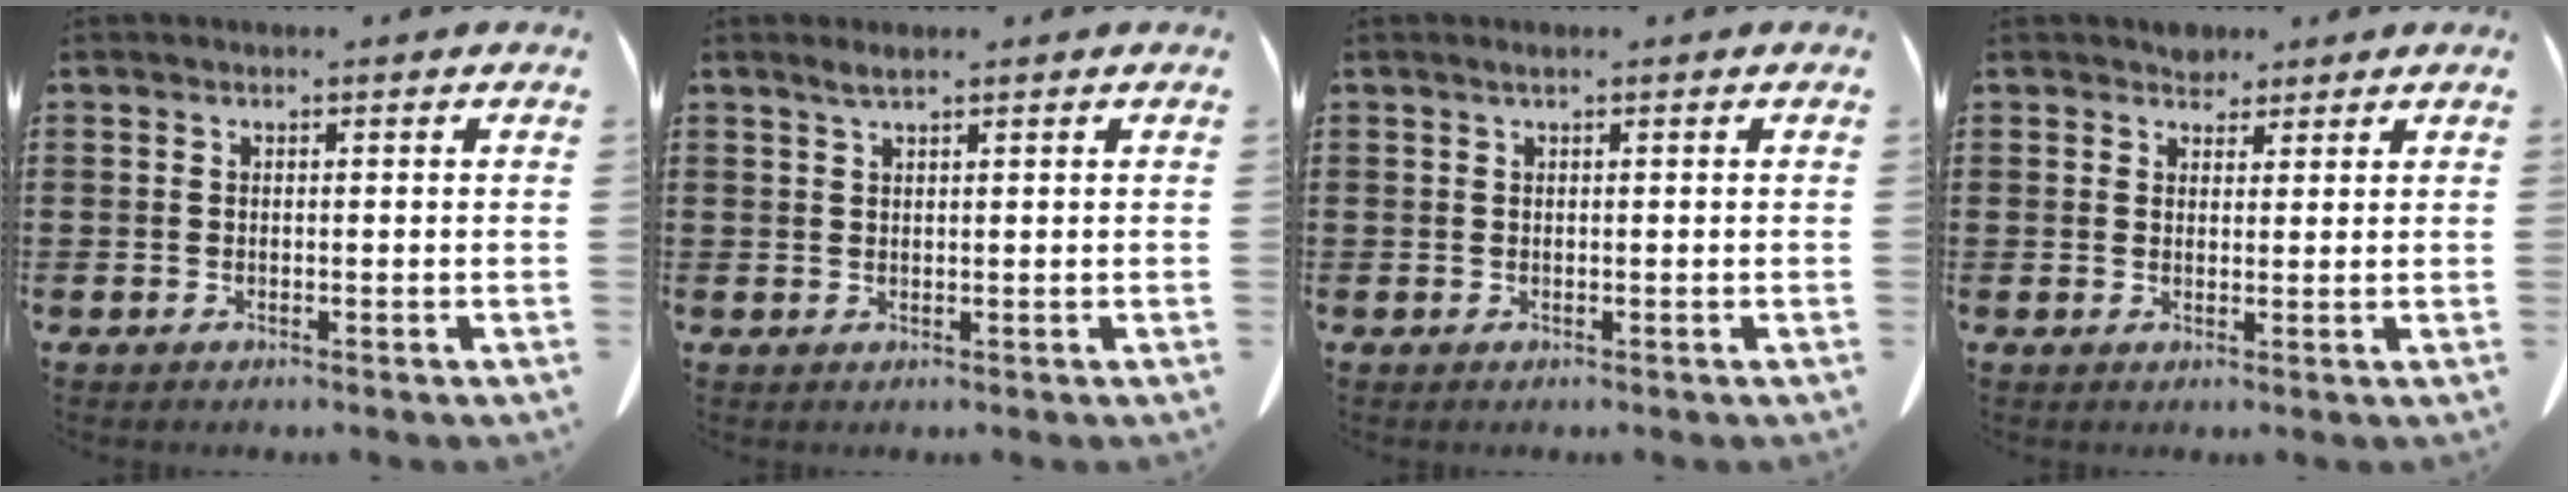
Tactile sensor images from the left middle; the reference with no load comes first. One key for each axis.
{"total": 1.7, "fx": 1.2, "fy": 0.1, "fz": 1.2, "tx": -0.024, "ty": -0.002, "tz": 0.023}
{"total": 0.7, "fx": 0.3, "fy": -0.1, "fz": 0.6, "tx": -0.010, "ty": -0.002, "tz": 0.007}
{"total": 2.3, "fx": 2.1, "fy": 0.9, "fz": 0.2, "tx": -0.002, "ty": 0.000, "tz": 0.041}